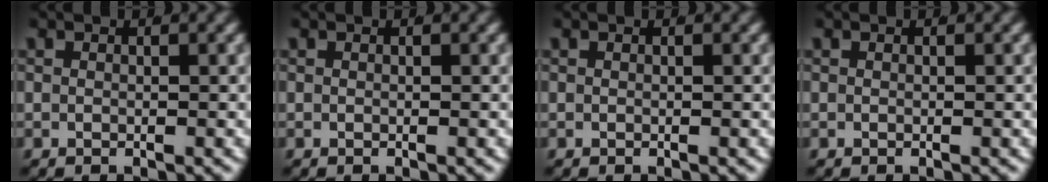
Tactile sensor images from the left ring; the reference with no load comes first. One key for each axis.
{"total": 0.0}
{"total": 0.0}
{"total": 0.0}